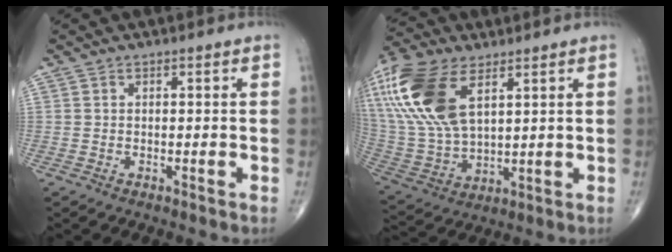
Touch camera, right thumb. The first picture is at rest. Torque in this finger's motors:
{"motor_torque": [-0.80, 2.63, 1.92, 0.85, 0.63]}